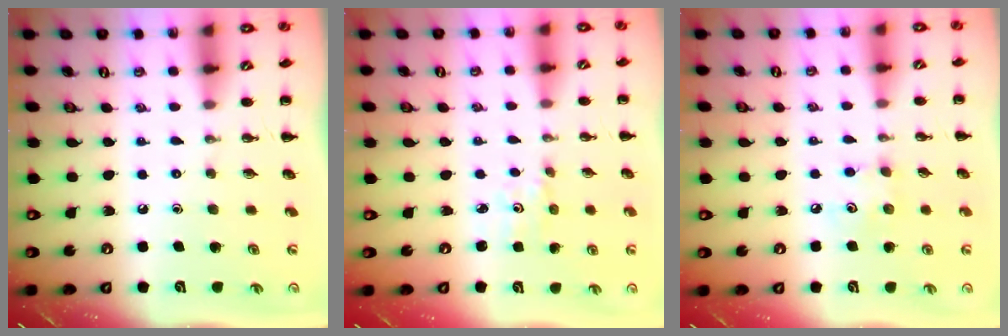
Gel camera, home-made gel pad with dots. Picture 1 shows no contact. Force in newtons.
{"total": 1.1, "press": 1.0, "slide": 0.3}
{"total": 5.1, "press": 5.0, "slide": 1.1}